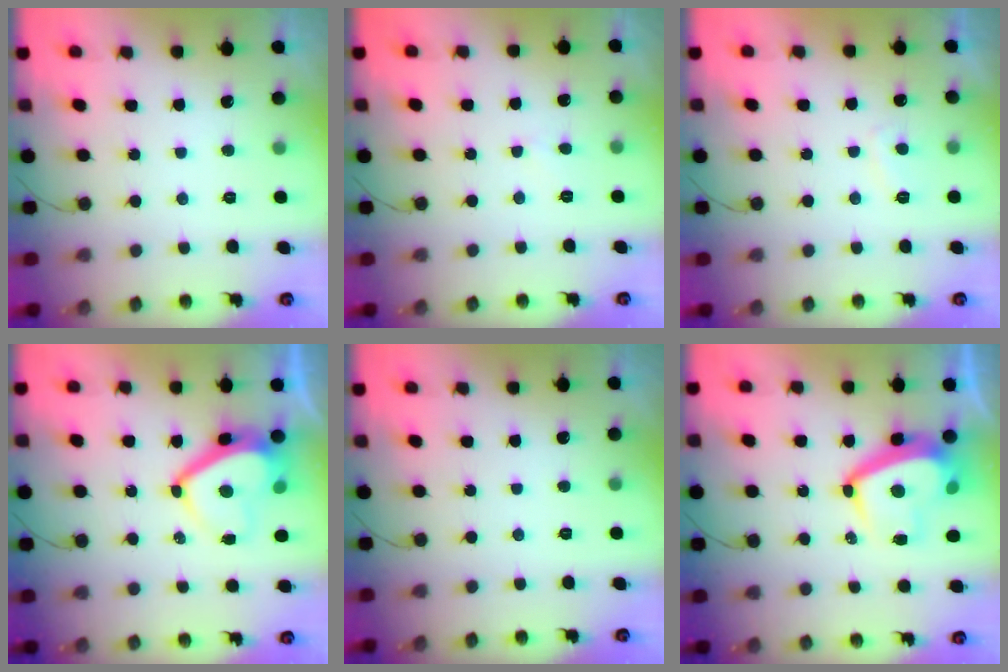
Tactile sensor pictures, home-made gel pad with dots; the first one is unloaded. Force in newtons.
{"total": 3.0, "press": 3.0, "slide": 0.3}
{"total": 2.6, "press": 2.4, "slide": 0.8}
{"total": 9.3, "press": 9.2, "slide": 1.3}
{"total": 0.0}
{"total": 11.5, "press": 11.4, "slide": 1.5}